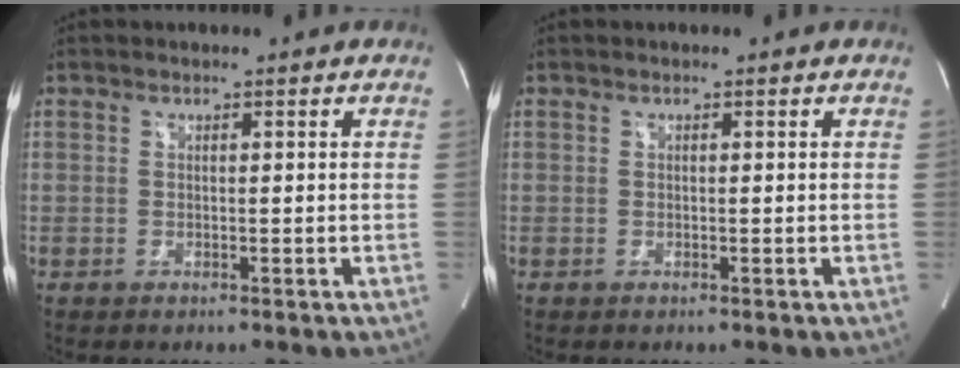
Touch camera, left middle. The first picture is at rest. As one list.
[{"total": 0.0}]